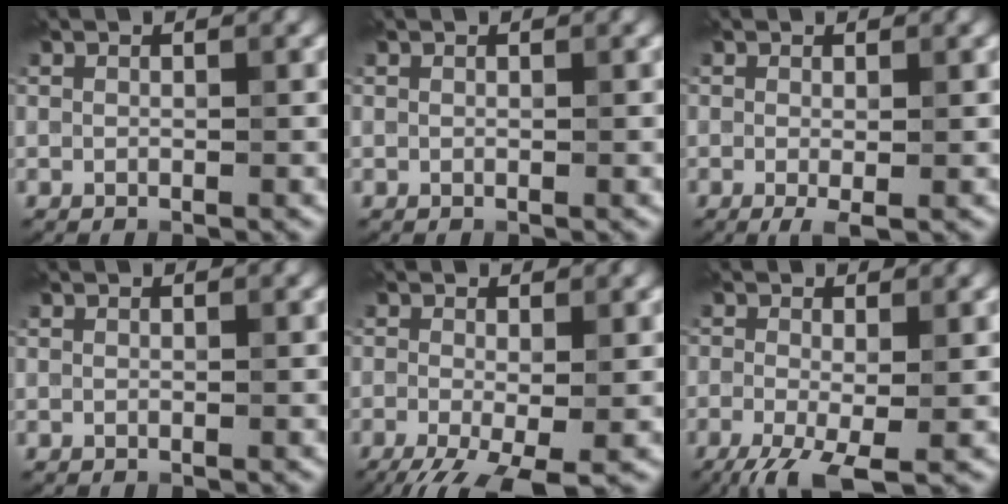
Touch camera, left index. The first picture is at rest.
{"total": 0.0}
{"total": 1.5, "force": [-0.4, 0.2, 1.4], "torque": [-0.025, -0.011, -0.006]}
{"total": 0.0}
{"total": 6.8, "force": [-3.2, 2.3, 5.6], "torque": [-0.104, -0.017, -0.053]}
{"total": 5.5, "force": [-2.7, 1.8, 4.5], "torque": [-0.093, -0.011, -0.050]}